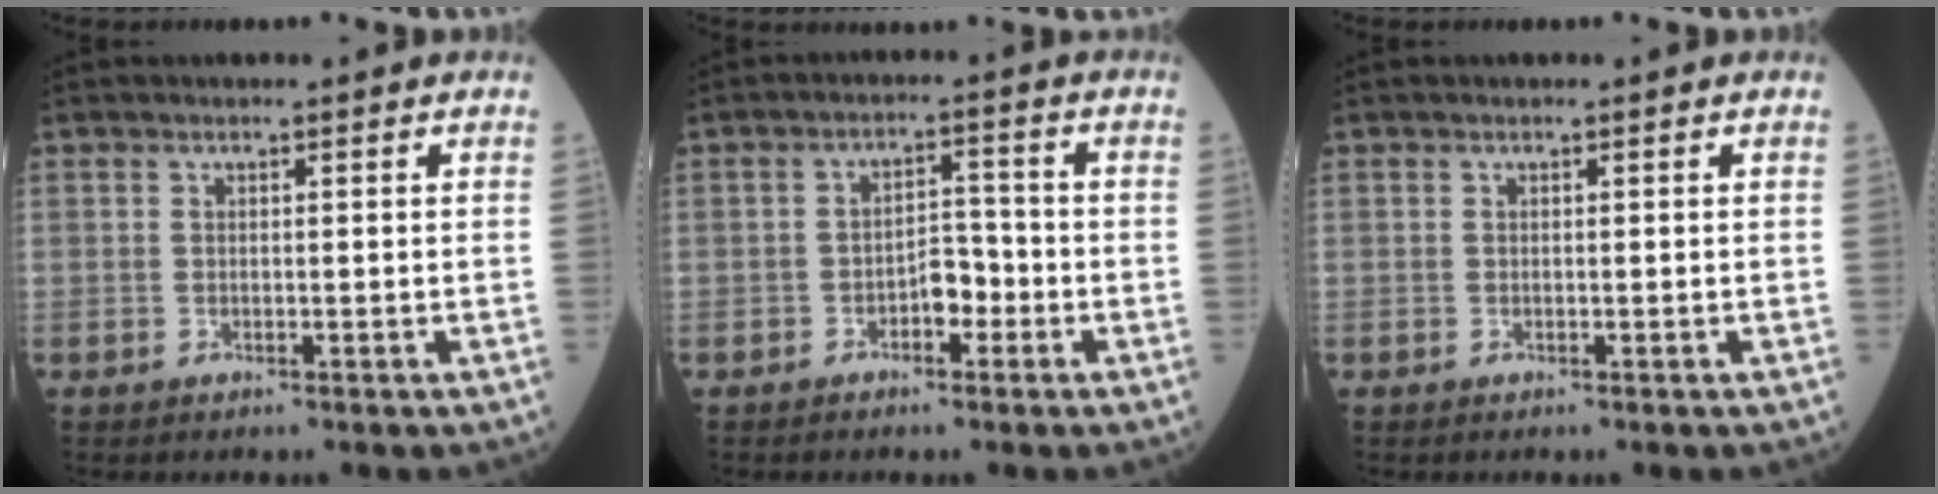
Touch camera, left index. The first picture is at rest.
{"total": 3.7, "force": [-1.7, 1.8, 2.8], "torque": [-0.040, 0.011, -0.033]}
{"total": 0.0}